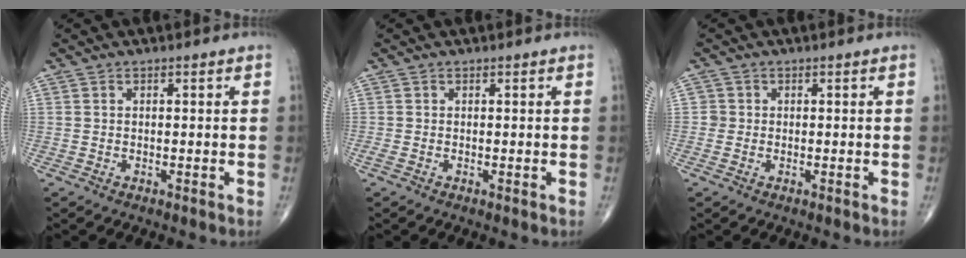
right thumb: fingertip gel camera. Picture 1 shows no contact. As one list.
[{"total": 0.9, "force": [-0.2, 0.3, 0.8], "torque": [-0.023, -0.005, -0.007]}, {"total": 1.3, "force": [-0.1, 1.3, 0.0], "torque": [0.009, 0.005, -0.004]}]